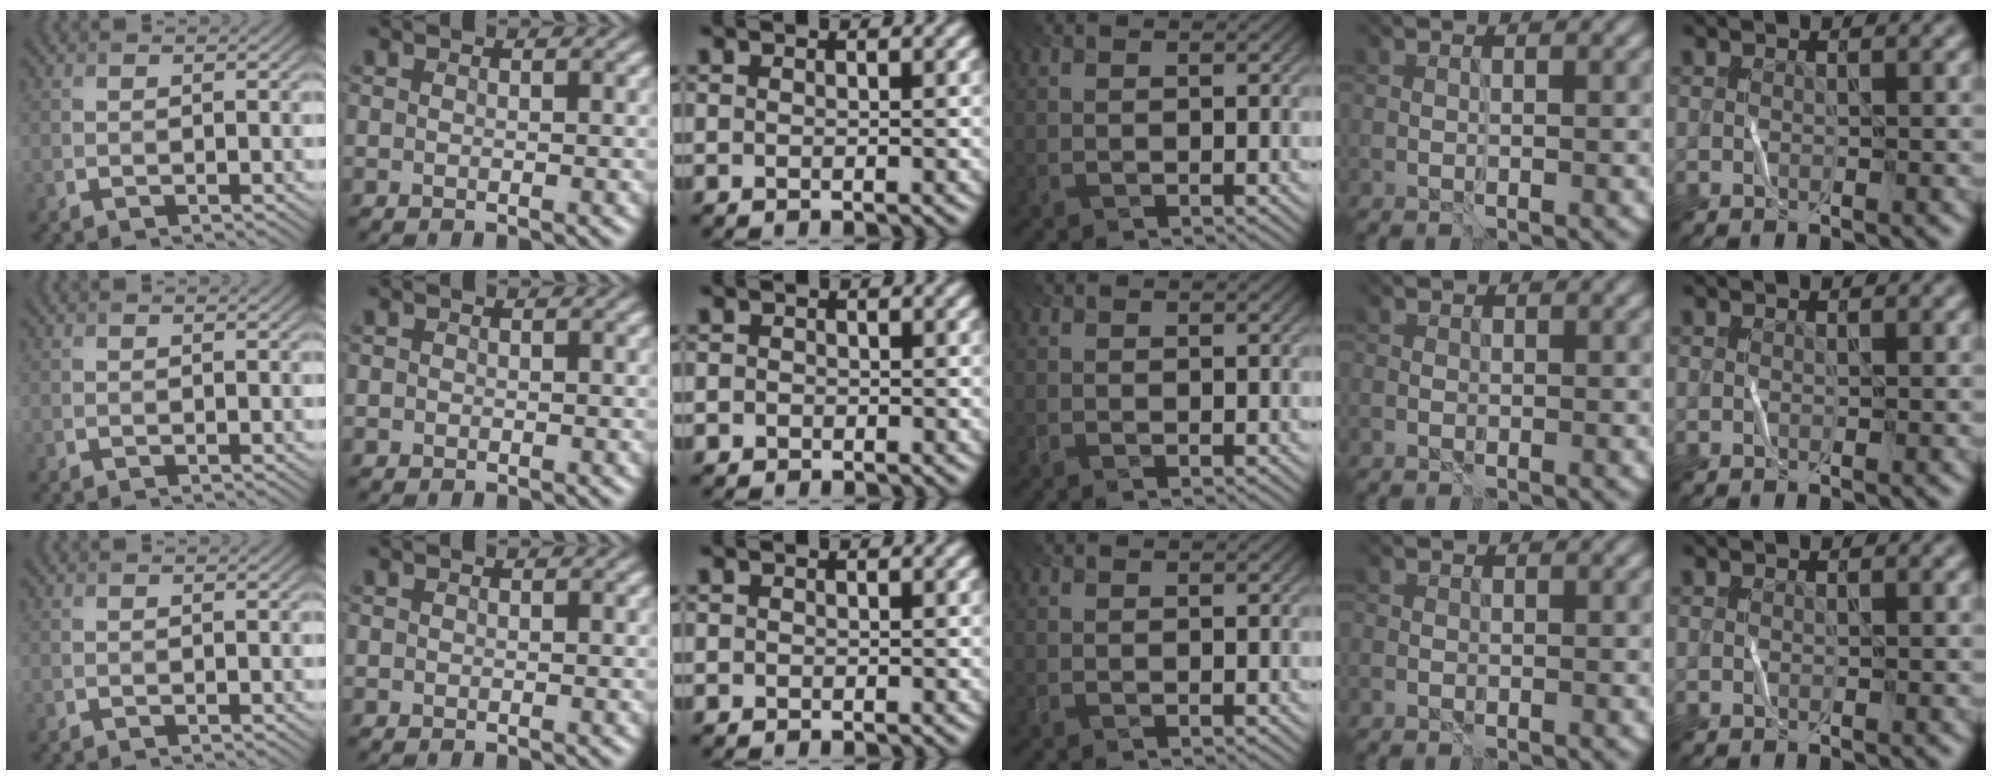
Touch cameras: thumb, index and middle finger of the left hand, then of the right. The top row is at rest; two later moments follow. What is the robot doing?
{"motion": "fold", "object": "bandana"}